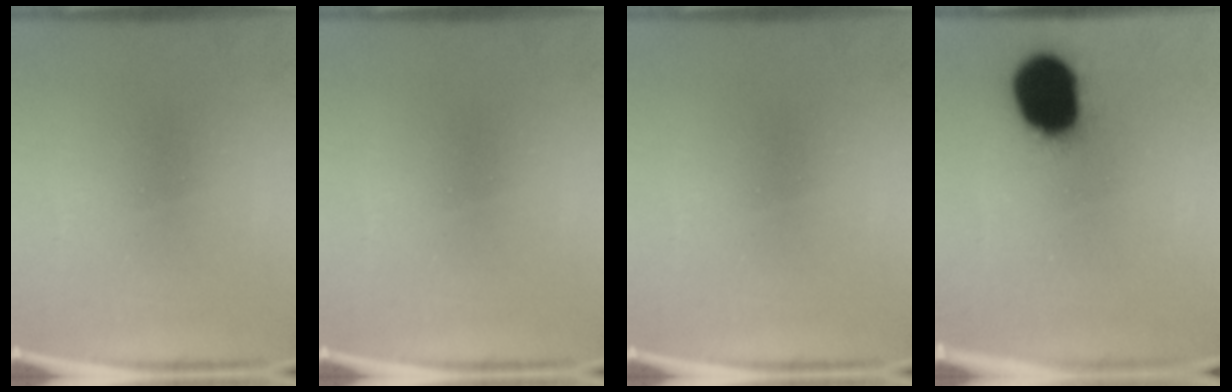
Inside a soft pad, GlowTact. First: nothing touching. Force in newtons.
{"total": 0.0}
{"total": 0.0}
{"total": 18.1}